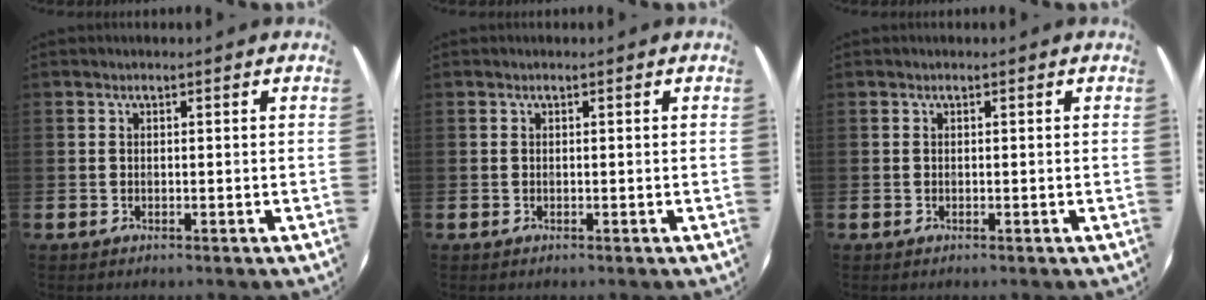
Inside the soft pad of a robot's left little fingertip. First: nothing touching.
{"total": 0.0}
{"total": 0.0}